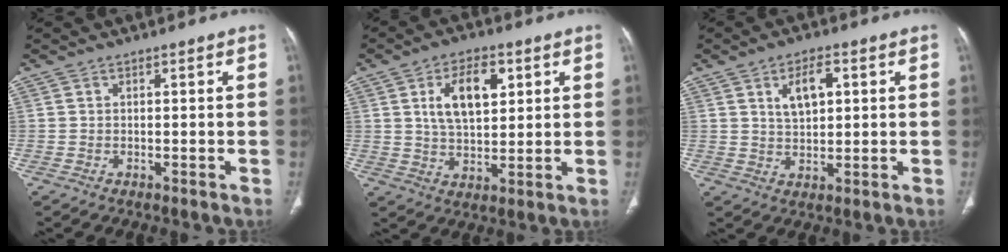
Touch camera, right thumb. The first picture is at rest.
{"total": 10.5, "force": [3.5, 5.7, 8.1], "torque": [-0.118, -0.009, 0.062]}
{"total": 6.2, "force": [2.2, 3.3, 4.9], "torque": [-0.074, -0.005, 0.041]}